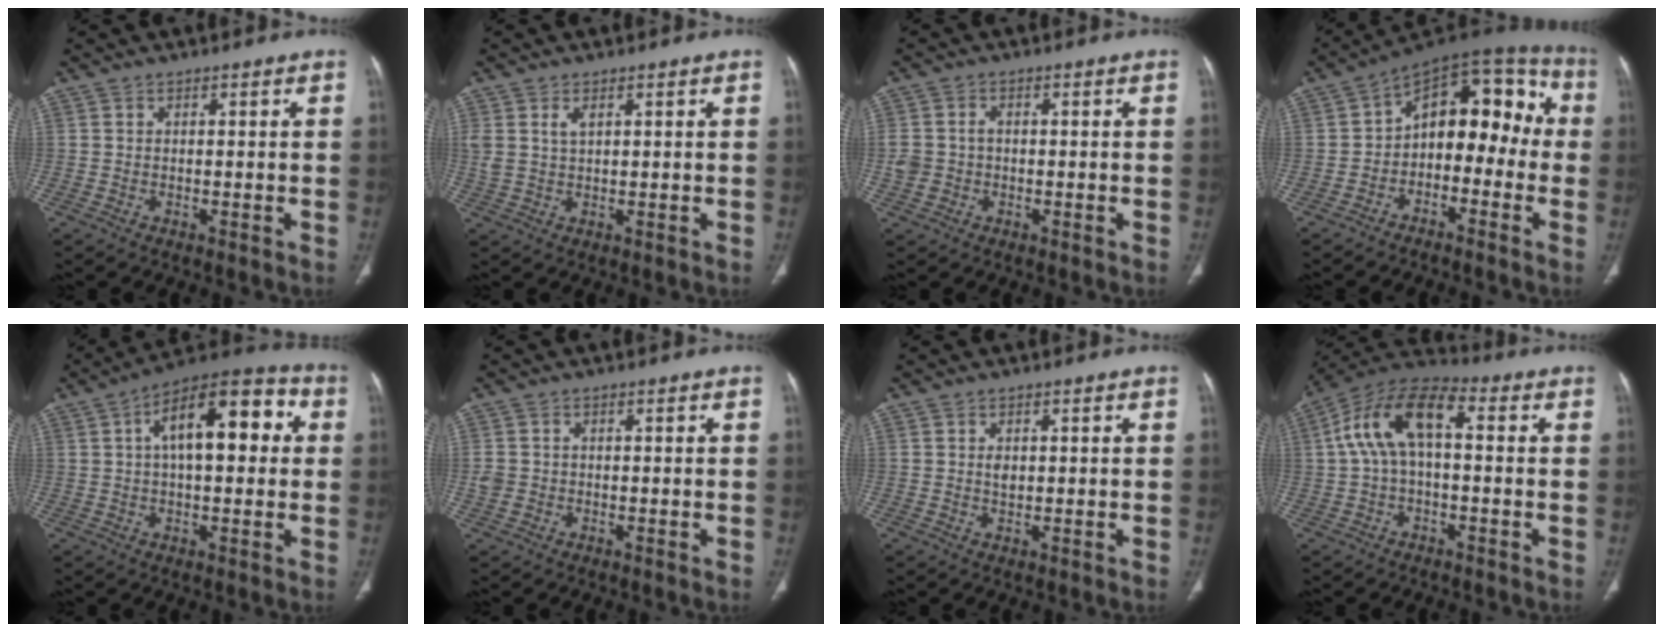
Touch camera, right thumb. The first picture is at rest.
{"total": 3.3, "force": [1.5, 1.7, 2.3], "torque": [-0.049, -0.001, 0.038]}
{"total": 4.1, "force": [-0.2, 3.4, 2.2], "torque": [-0.040, 0.013, 0.000]}
{"total": 15.3, "force": [-1.8, 9.5, 11.9], "torque": [-0.116, 0.067, -0.045]}
{"total": 16.9, "force": [3.6, 7.9, 14.5], "torque": [-0.191, 0.034, 0.045]}
{"total": 2.6, "force": [-0.2, 2.3, 1.2], "torque": [-0.024, 0.004, -0.001]}
{"total": 1.6, "force": [0.4, 1.0, 1.2], "torque": [-0.015, -0.003, 0.007]}
{"total": 12.8, "force": [1.4, 6.5, 10.9], "torque": [-0.207, 0.043, 0.016]}